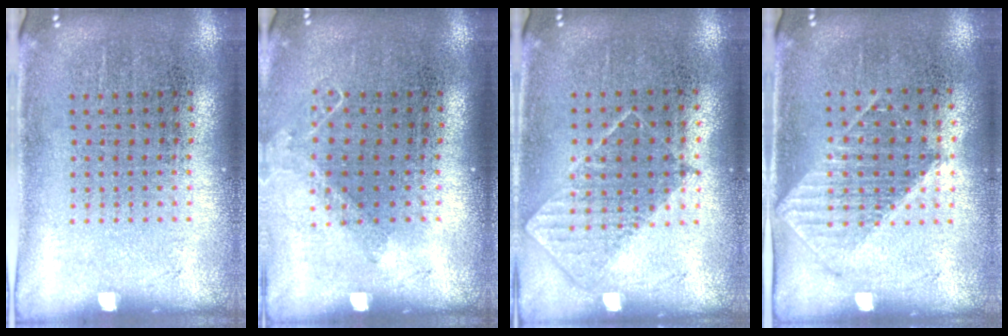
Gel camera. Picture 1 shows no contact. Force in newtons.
{"total": 0.9, "press": 0.9, "slide": 0.1}
{"total": 0.8, "press": 0.7, "slide": 0.3}
{"total": 1.1, "press": 1.0, "slide": 0.4}